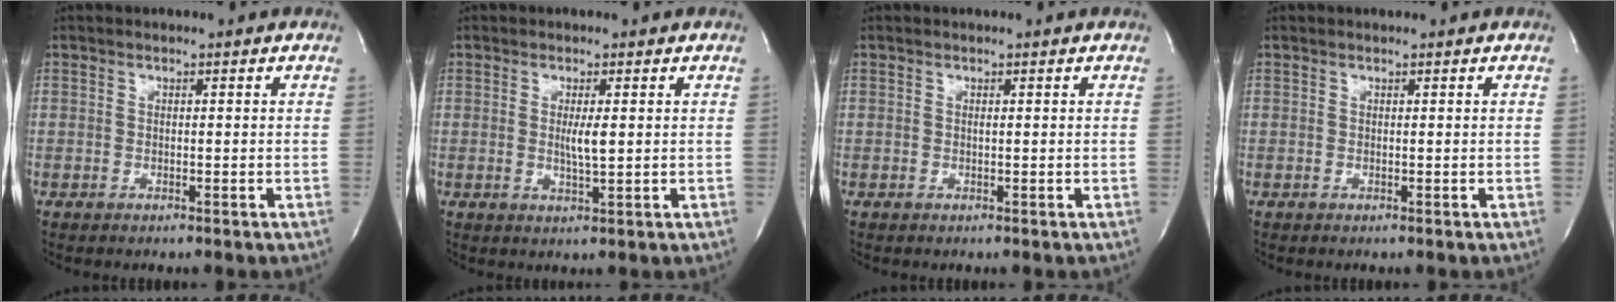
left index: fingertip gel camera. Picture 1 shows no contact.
{"total": 2.6, "force": [0.0, 0.1, 2.6], "torque": [-0.051, -0.009, 0.001]}
{"total": 0.0}
{"total": 0.0}